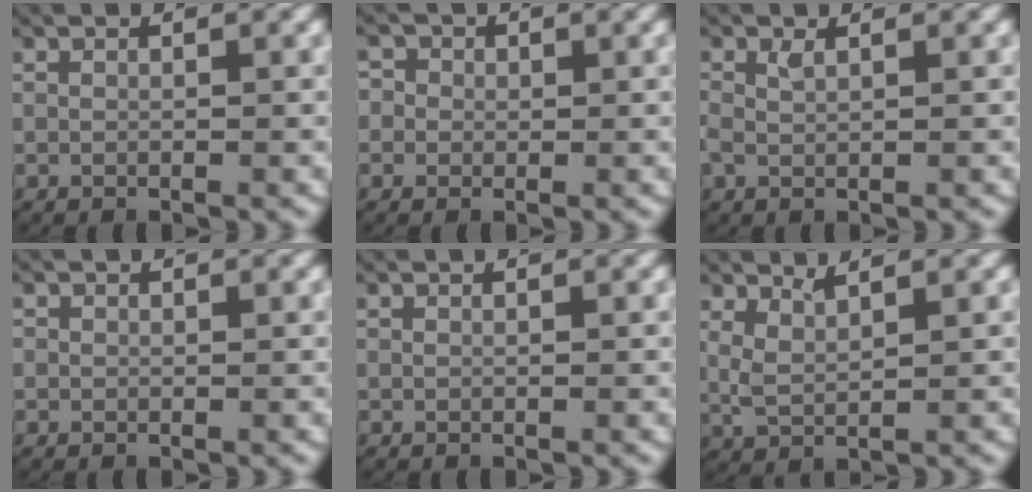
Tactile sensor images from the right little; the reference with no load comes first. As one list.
[{"total": 2.7, "force": [0.3, 2.6, 0.6], "torque": [-0.018, 0.003, -0.004]}, {"total": 1.5, "force": [0.4, 1.0, 1.0], "torque": [-0.040, -0.007, 0.013]}, {"total": 0.6, "force": [0.0, 0.6, 0.1], "torque": [-0.004, -0.003, 0.001]}, {"total": 0.0}, {"total": 3.0, "force": [1.2, 2.0, 1.9], "torque": [-0.061, -0.012, 0.028]}]